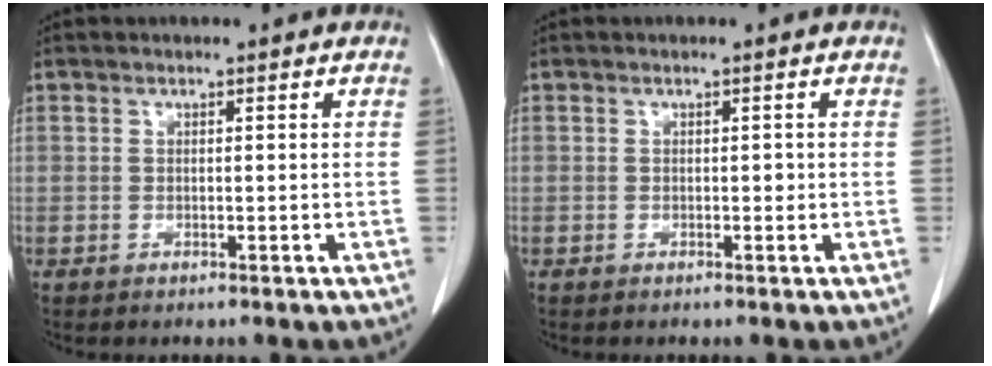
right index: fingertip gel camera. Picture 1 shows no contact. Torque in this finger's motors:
{"motor_torque": [0.04, -0.02, 0.03, 0.01]}